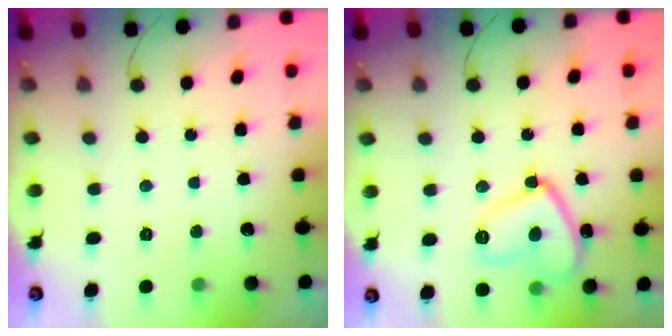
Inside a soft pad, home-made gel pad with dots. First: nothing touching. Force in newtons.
{"total": 12.2, "press": 12.1, "slide": 0.9}